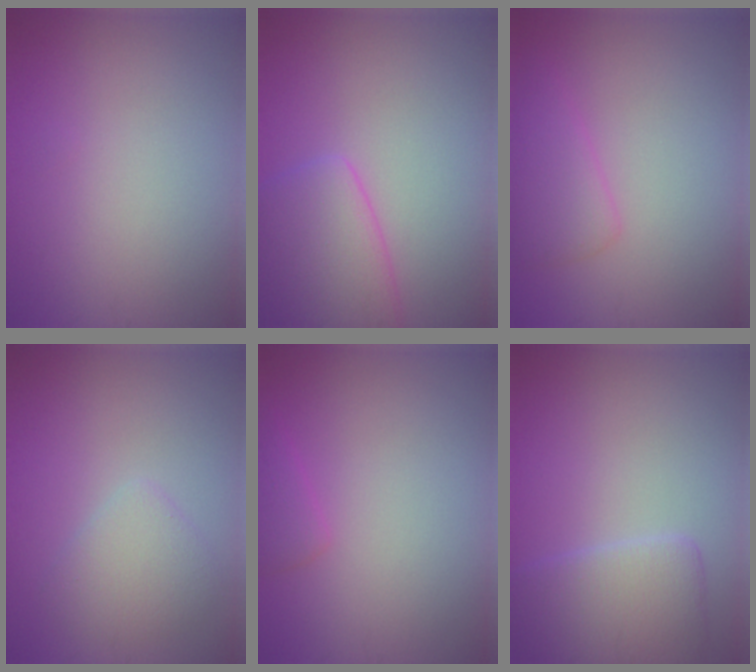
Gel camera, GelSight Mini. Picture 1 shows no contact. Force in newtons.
{"total": 5.2, "press": 5.2, "slide": 0.3}
{"total": 2.7, "press": 2.6, "slide": 0.3}
{"total": 2.5, "press": 2.5, "slide": 0.2}
{"total": 1.6, "press": 1.6, "slide": 0.1}
{"total": 4.5, "press": 4.4, "slide": 0.6}